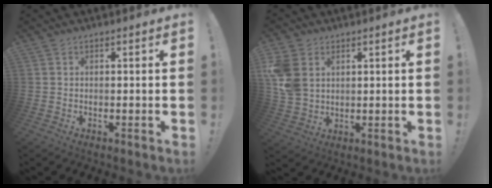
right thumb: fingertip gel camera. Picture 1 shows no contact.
{"total": 9.8, "force": [3.3, 7.2, 5.7], "torque": [-0.125, -0.010, 0.066]}